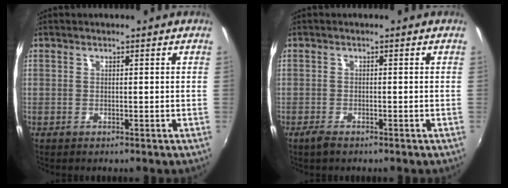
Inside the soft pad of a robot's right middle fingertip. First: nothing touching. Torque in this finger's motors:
{"motor_torque": [0.32, -0.36, 0.04, 0.03]}